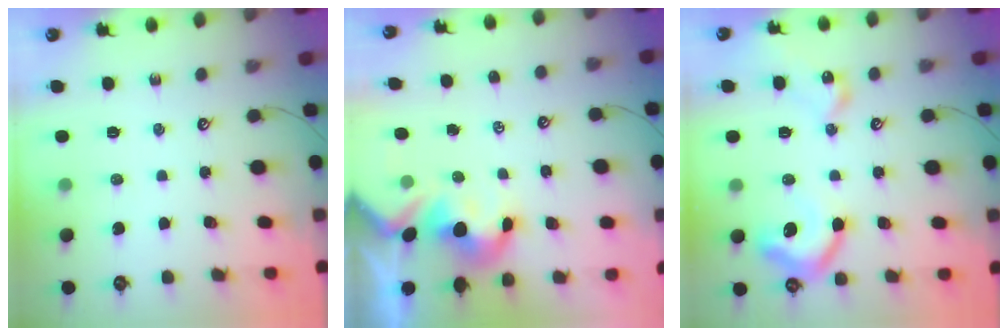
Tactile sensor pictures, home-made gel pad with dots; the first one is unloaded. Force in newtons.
{"total": 4.5, "press": 4.5, "slide": 0.9}
{"total": 14.6, "press": 14.5, "slide": 1.5}